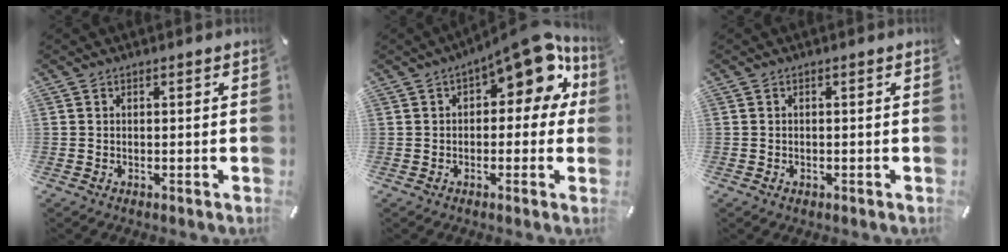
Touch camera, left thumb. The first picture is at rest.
{"total": 12.7, "force": [5.7, 5.7, 9.8], "torque": [-0.129, -0.038, 0.093]}
{"total": 0.7, "force": [-0.3, 0.5, 0.4], "torque": [-0.009, 0.001, -0.008]}